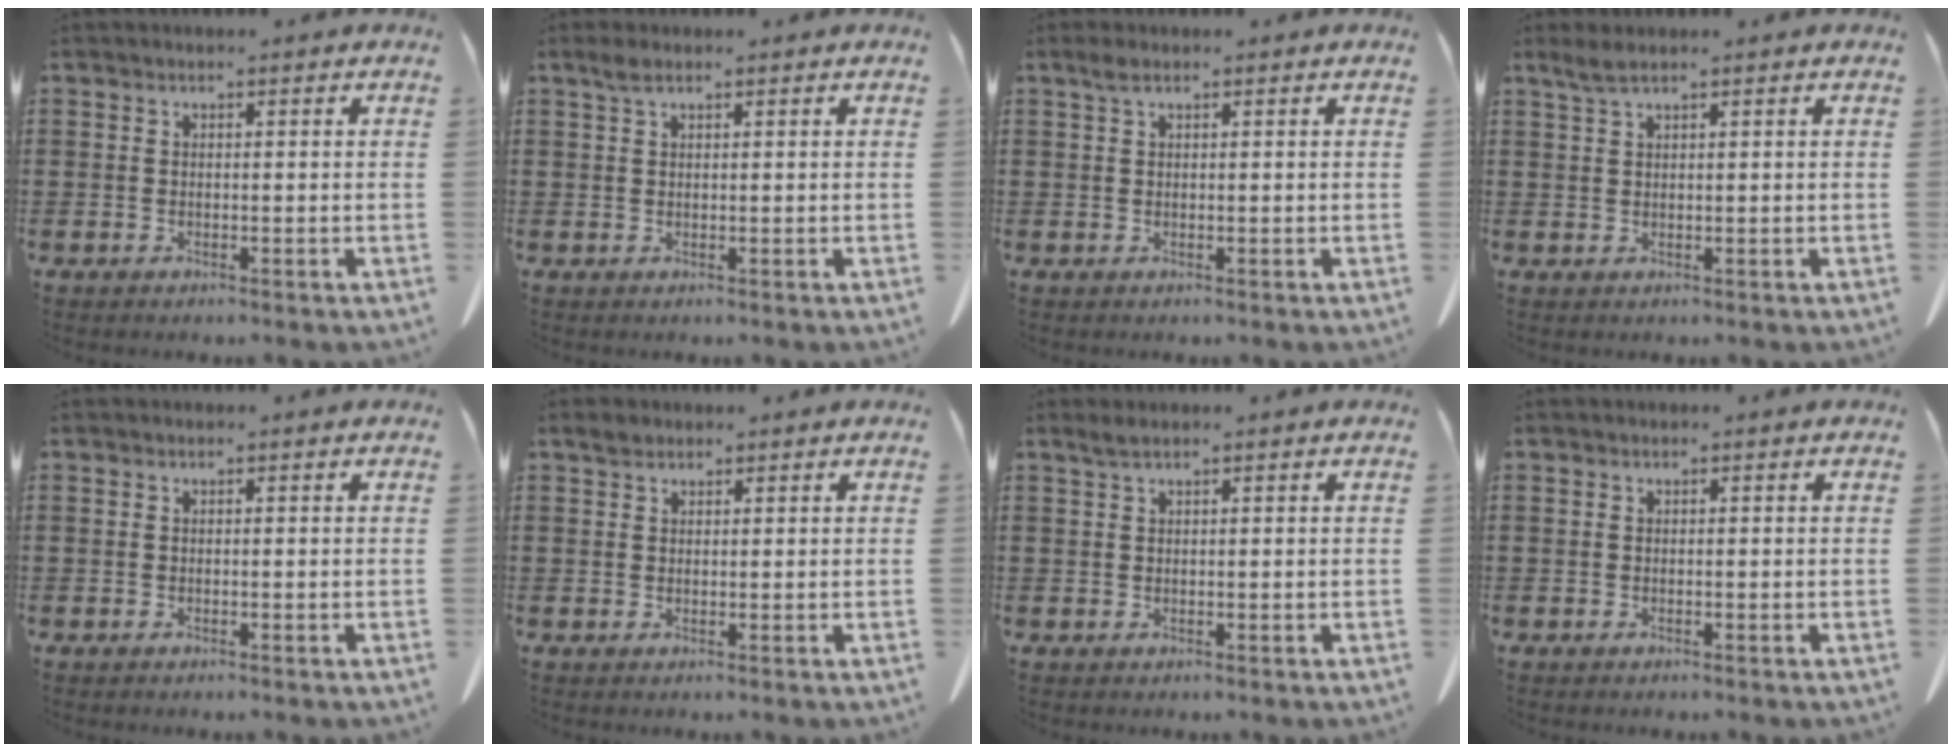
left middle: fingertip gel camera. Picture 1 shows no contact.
{"total": 1.7, "force": [0.9, 0.7, 1.3], "torque": [-0.029, 0.004, 0.015]}
{"total": 1.3, "force": [0.6, 0.5, 1.1], "torque": [-0.024, 0.003, 0.011]}
{"total": 2.0, "force": [1.4, 0.2, 1.4], "torque": [-0.030, 0.001, 0.027]}
{"total": 0.0}
{"total": 1.6, "force": [1.3, 0.8, 0.6], "torque": [-0.016, 0.005, 0.025]}
{"total": 1.2, "force": [0.9, 0.1, 0.8], "torque": [-0.018, 0.001, 0.016]}
{"total": 0.0}